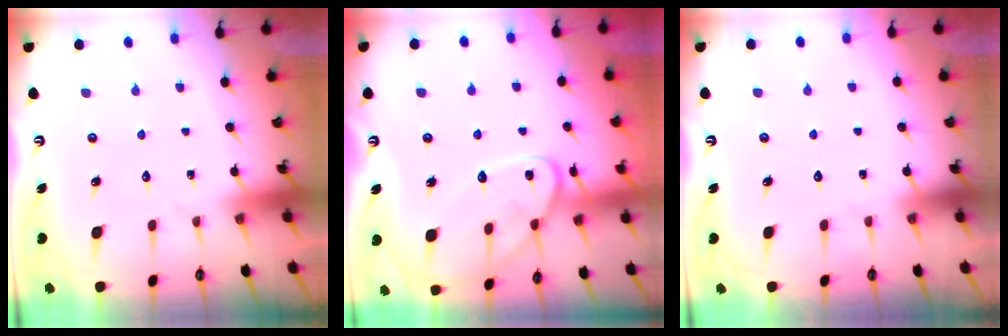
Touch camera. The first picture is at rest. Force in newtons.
{"total": 13.5, "press": 13.5, "slide": 1.2}
{"total": 0.0}